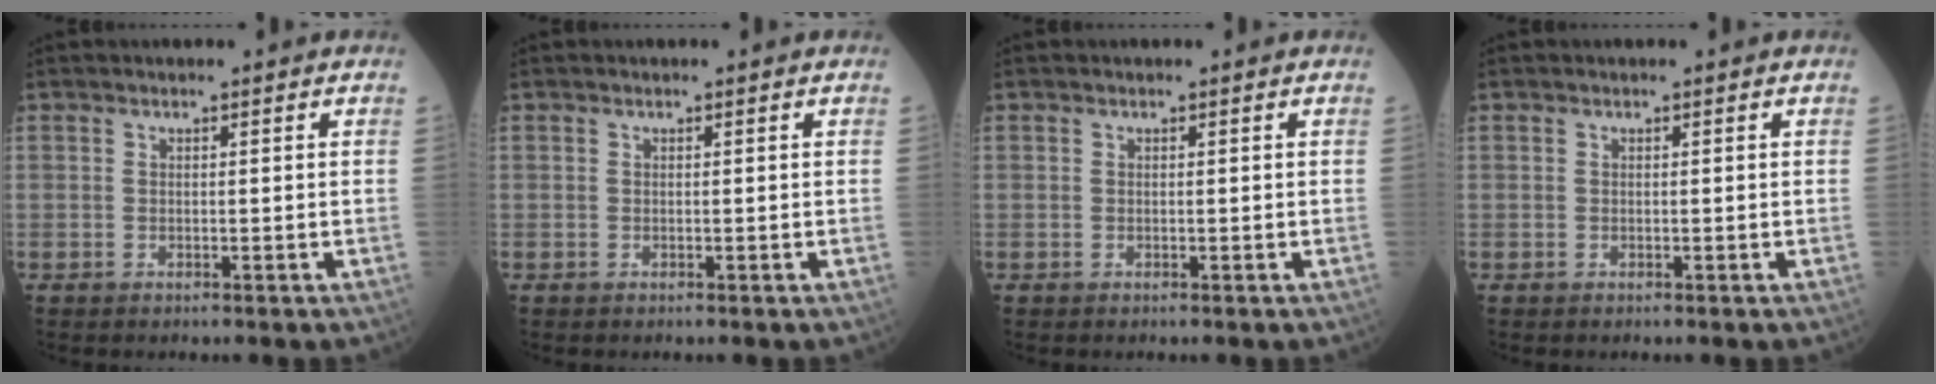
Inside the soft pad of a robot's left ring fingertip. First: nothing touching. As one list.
[{"total": 0.0}, {"total": 0.0}, {"total": 0.0}]